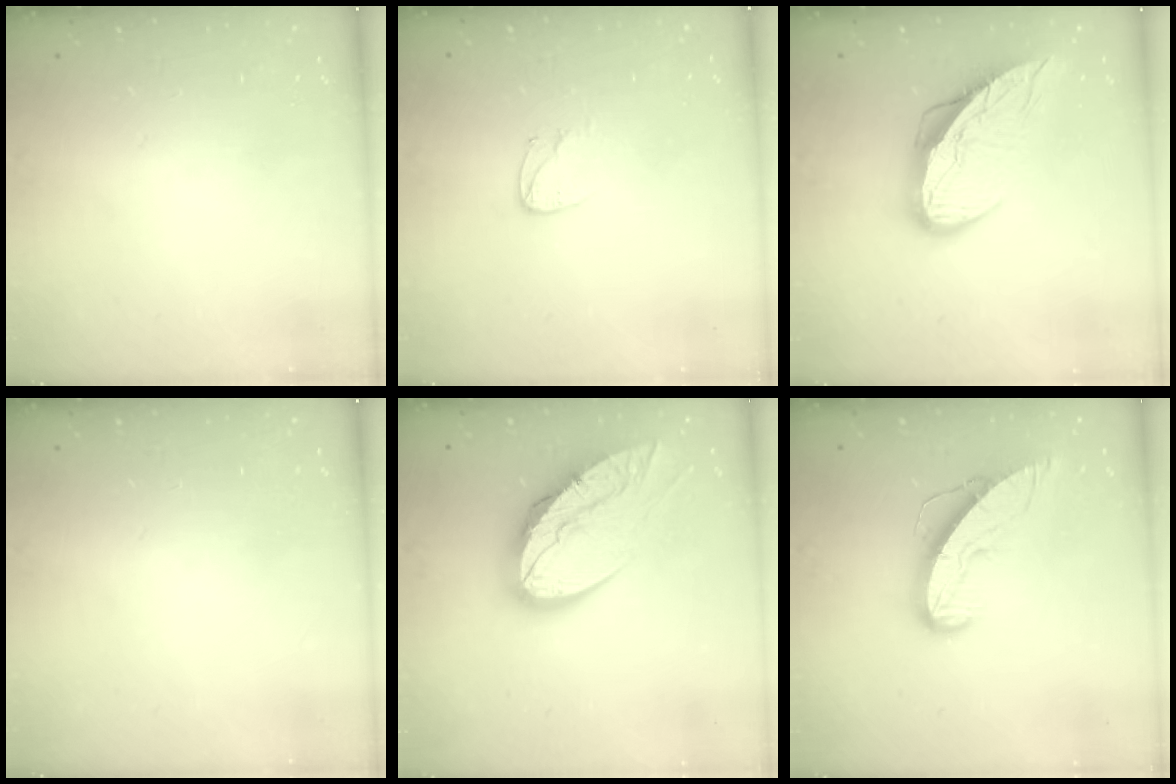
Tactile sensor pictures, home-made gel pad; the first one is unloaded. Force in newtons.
{"total": 3.7, "press": 3.6, "slide": 0.3}
{"total": 13.0, "press": 13.0, "slide": 1.2}
{"total": 0.0}
{"total": 19.3, "press": 19.1, "slide": 2.1}
{"total": 10.8, "press": 10.7, "slide": 0.8}